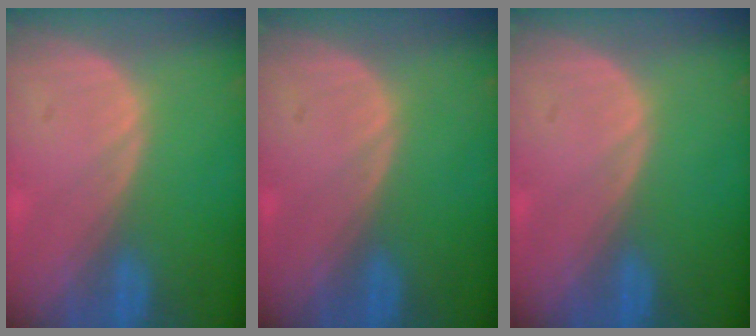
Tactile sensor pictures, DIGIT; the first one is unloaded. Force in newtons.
{"total": 0.0}
{"total": 0.0}